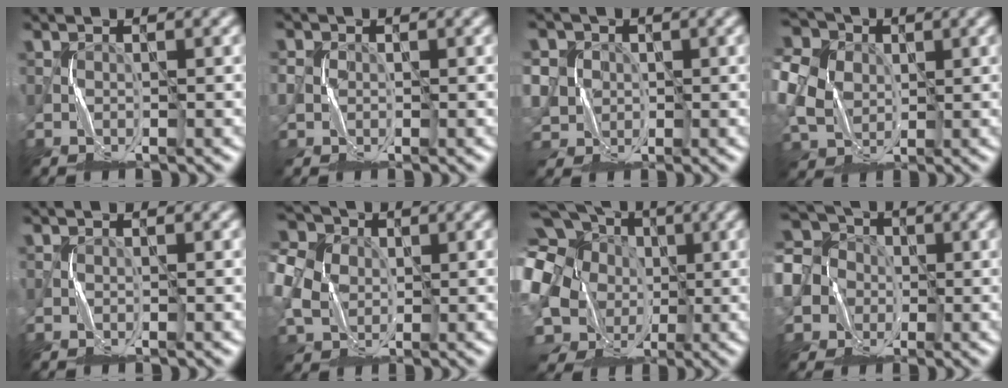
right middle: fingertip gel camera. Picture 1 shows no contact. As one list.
[{"total": 1.1, "force": [-0.3, 1.0, -0.3], "torque": [0.003, -0.005, -0.008]}, {"total": 5.4, "force": [0.7, 5.2, 1.1], "torque": [-0.041, 0.025, 0.000]}, {"total": 9.9, "force": [1.7, 8.3, 5.1], "torque": [-0.131, 0.028, 0.009]}, {"total": 0.0}, {"total": 7.2, "force": [0.4, 6.2, 3.6], "torque": [-0.107, 0.025, -0.007]}, {"total": 18.7, "force": [-0.4, 16.4, 9.1], "torque": [-0.223, 0.022, -0.033]}, {"total": 10.5, "force": [-0.1, 9.7, 3.9], "torque": [-0.135, 0.036, -0.034]}]